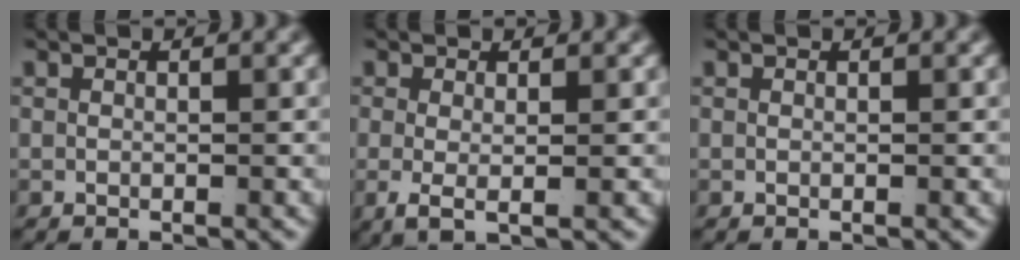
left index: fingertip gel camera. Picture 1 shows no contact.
{"total": 2.3, "force": [-0.3, 0.6, 2.2], "torque": [-0.053, -0.026, 0.009]}
{"total": 0.0}